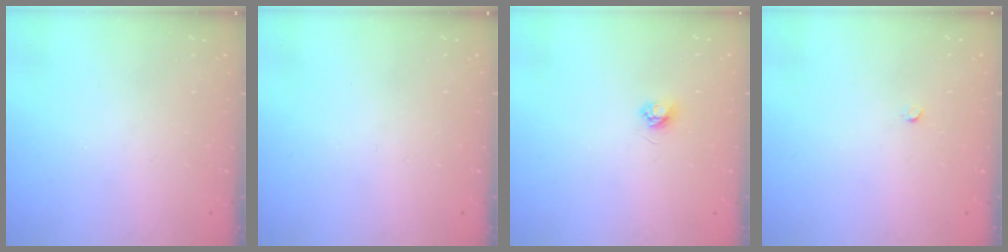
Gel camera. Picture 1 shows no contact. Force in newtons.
{"total": 0.0}
{"total": 3.4, "press": 3.4, "slide": 0.4}
{"total": 2.2, "press": 2.2, "slide": 0.3}